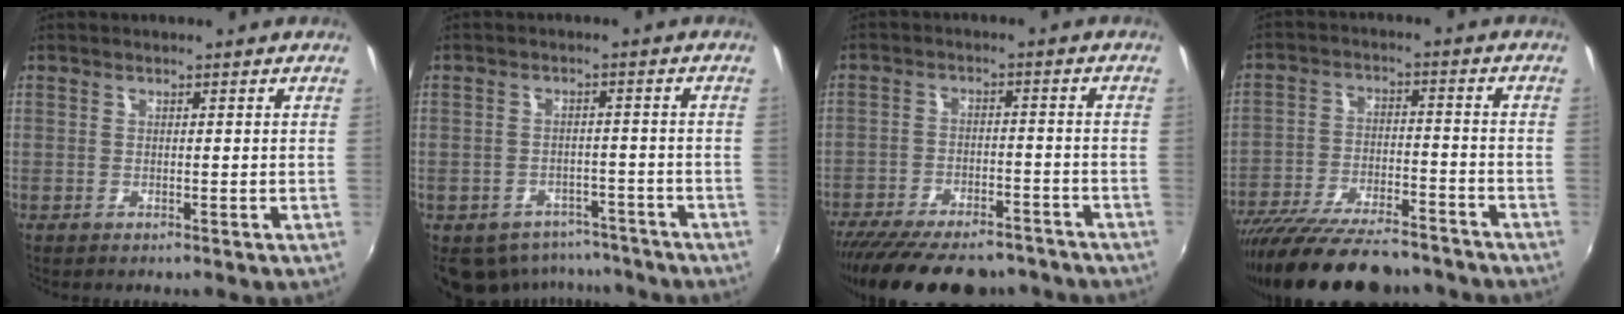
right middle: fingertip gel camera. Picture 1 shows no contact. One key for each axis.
{"total": 11.6, "fx": -8.5, "fy": 6.9, "fz": 3.7, "tx": -0.092, "ty": 0.004, "tz": -0.100}
{"total": 20.7, "fx": -17.0, "fy": 7.2, "fz": 9.4, "tx": -0.193, "ty": -0.019, "tz": -0.239}
{"total": 22.3, "fx": -18.9, "fy": 5.8, "fz": 10.4, "tx": -0.203, "ty": -0.036, "tz": -0.288}